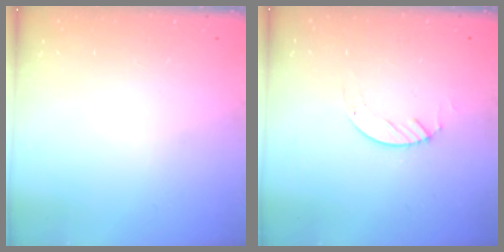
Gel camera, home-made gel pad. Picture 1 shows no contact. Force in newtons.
{"total": 2.1, "press": 2.1, "slide": 0.2}